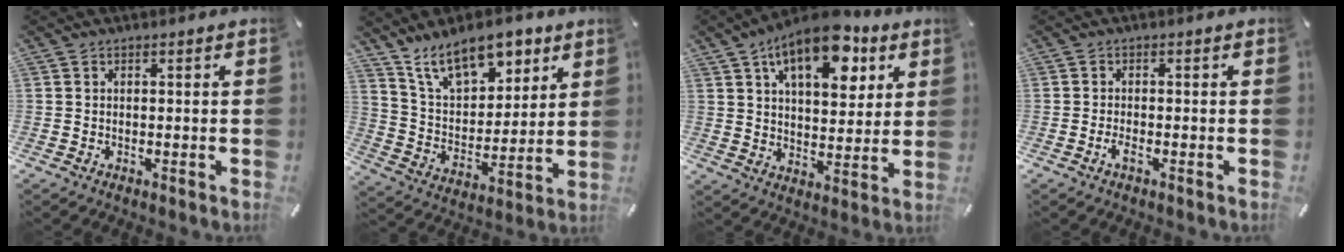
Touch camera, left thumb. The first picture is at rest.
{"total": 15.2, "force": [10.5, 8.0, 7.5], "torque": [-0.133, -0.053, 0.190]}
{"total": 15.6, "force": [8.3, 8.2, 10.3], "torque": [-0.147, -0.031, 0.139]}
{"total": 1.8, "force": [-0.9, 0.5, 1.4], "torque": [-0.032, -0.002, -0.019]}